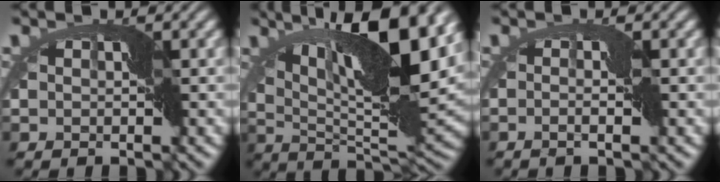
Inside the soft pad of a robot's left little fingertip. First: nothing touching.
{"total": 11.8, "force": [5.3, 2.9, 10.2], "torque": [-0.169, 0.003, 0.087]}
{"total": 1.1, "force": [-0.3, -0.9, 0.5], "torque": [-0.022, 0.000, -0.013]}